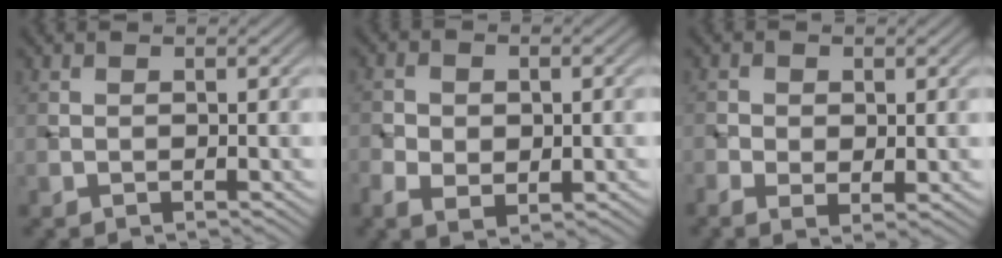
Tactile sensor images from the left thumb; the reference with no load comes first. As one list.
[{"total": 4.8, "force": [-1.2, 3.4, 3.2], "torque": [-0.054, -0.010, -0.011]}, {"total": 2.9, "force": [-0.4, 1.8, 2.2], "torque": [-0.046, -0.007, -0.007]}]